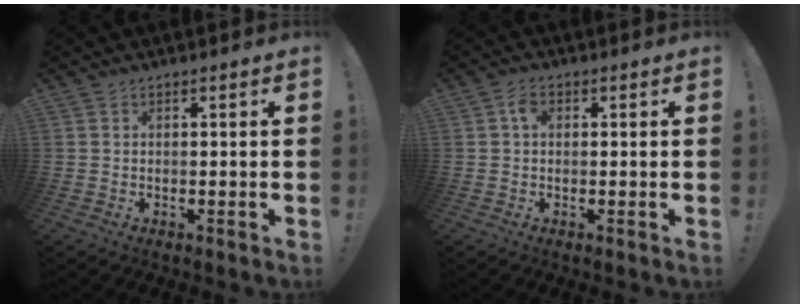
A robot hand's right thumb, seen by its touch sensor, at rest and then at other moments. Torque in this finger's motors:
{"motor_torque": [0.46, 0.72, 0.69, -0.13, -0.02]}